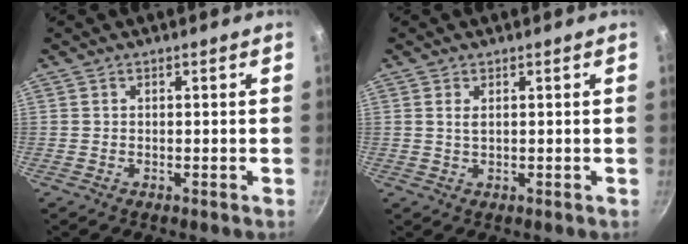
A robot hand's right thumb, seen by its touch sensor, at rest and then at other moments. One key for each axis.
{"total": 1.3, "fx": 0.4, "fy": 0.6, "fz": 1.1, "tx": -0.021, "ty": -0.001, "tz": 0.008}